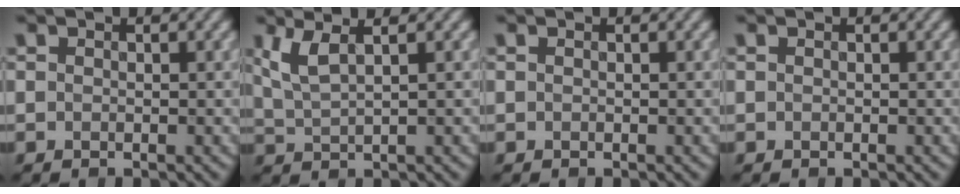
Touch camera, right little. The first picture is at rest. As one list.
[{"total": 3.2, "force": [1.6, 0.9, 2.6], "torque": [-0.056, 0.003, 0.037]}, {"total": 0.0}, {"total": 0.0}]